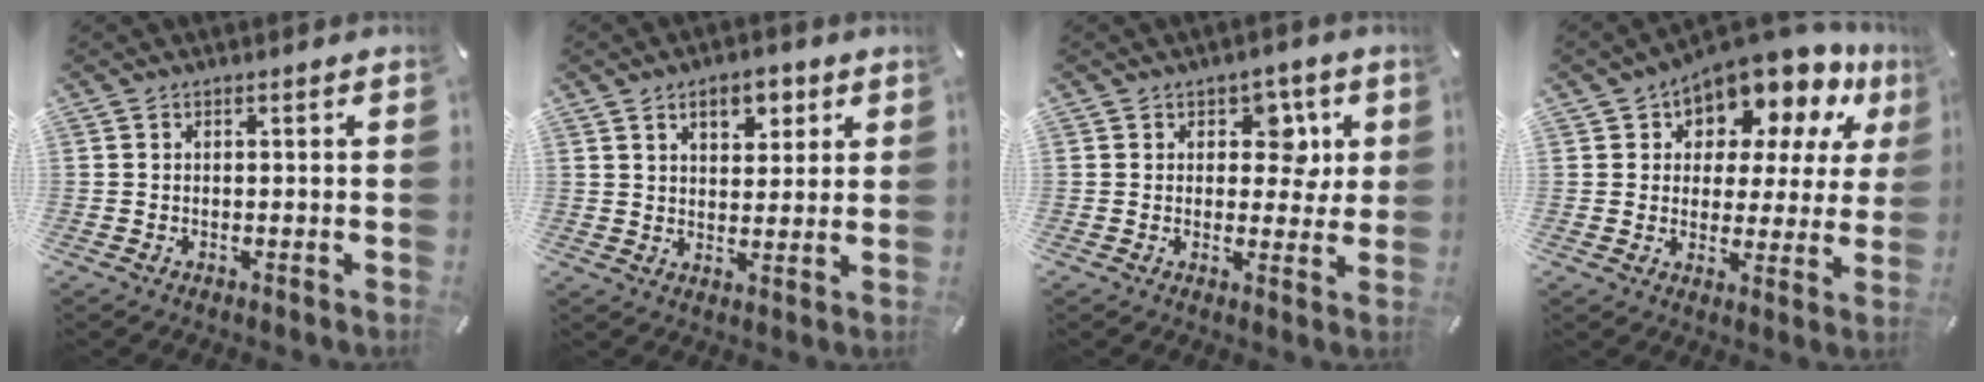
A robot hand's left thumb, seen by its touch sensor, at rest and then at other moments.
{"total": 7.4, "force": [3.7, 4.6, 4.5], "torque": [-0.060, -0.004, 0.061]}
{"total": 7.2, "force": [2.4, 5.3, 4.2], "torque": [-0.034, -0.008, 0.031]}
{"total": 12.0, "force": [9.3, 6.0, 4.7], "torque": [-0.085, -0.083, 0.162]}